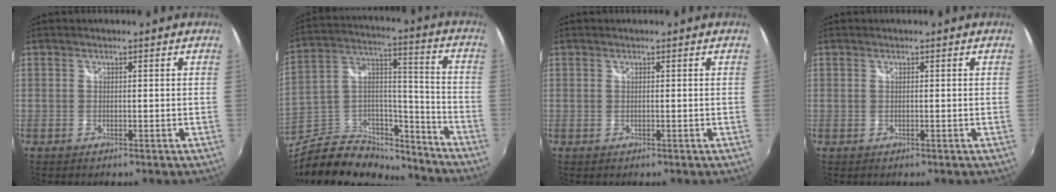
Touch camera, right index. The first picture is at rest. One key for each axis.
{"total": 21.9, "fx": -17.5, "fy": 9.7, "fz": 8.9, "tx": -0.176, "ty": 0.049, "tz": -0.270}
{"total": 0.0}
{"total": 0.0}